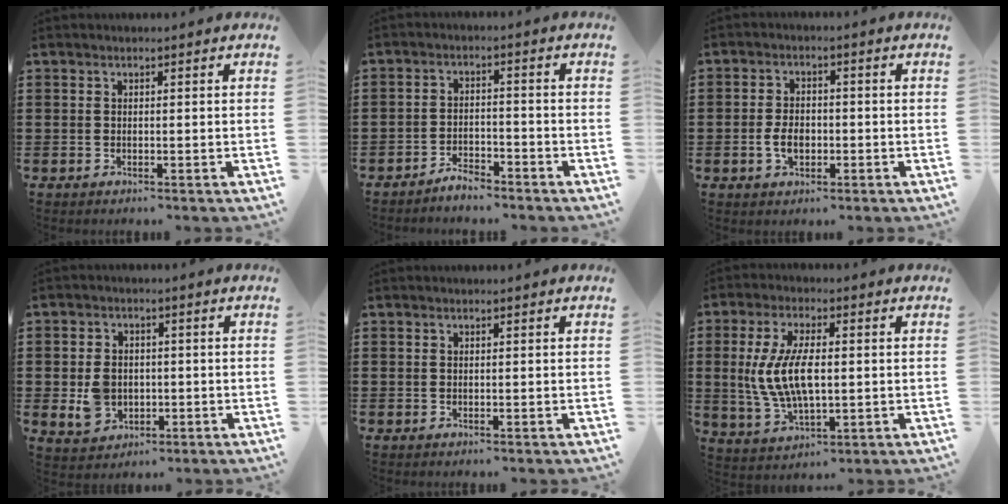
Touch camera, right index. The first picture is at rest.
{"total": 3.2, "force": [-3.1, 0.6, 0.3], "torque": [-0.012, 0.007, -0.065]}
{"total": 3.8, "force": [-0.9, 2.3, 2.8], "torque": [-0.069, -0.004, -0.020]}
{"total": 4.7, "force": [-0.7, 3.8, 2.7], "torque": [-0.072, 0.003, -0.015]}
{"total": 0.0}
{"total": 9.1, "force": [0.2, 4.0, 8.2], "torque": [-0.187, -0.001, -0.004]}